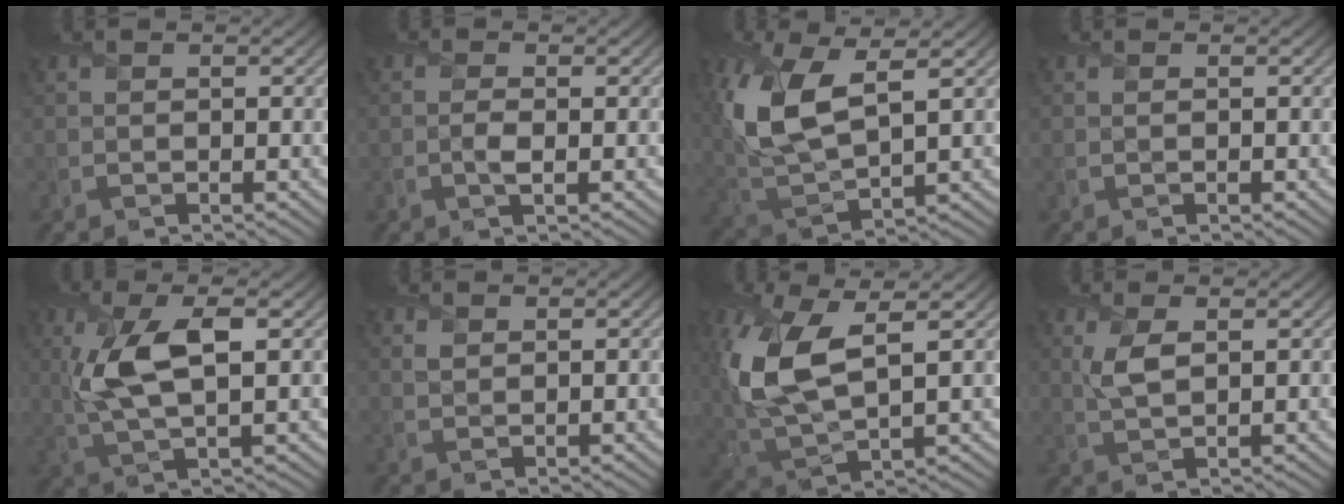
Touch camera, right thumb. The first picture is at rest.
{"total": 1.3, "force": [-0.6, 0.4, 1.1], "torque": [-0.018, -0.003, -0.011]}
{"total": 11.9, "force": [3.4, 5.6, 9.9], "torque": [-0.246, 0.002, 0.067]}
{"total": 0.0}
{"total": 8.8, "force": [1.5, 3.2, 8.0], "torque": [-0.179, 0.001, 0.029]}
{"total": 0.7, "force": [0.5, 0.6, 0.1], "torque": [-0.003, -0.003, 0.015]}
{"total": 12.7, "force": [2.7, 5.8, 11.0], "torque": [-0.276, 0.000, 0.055]}
{"total": 3.3, "force": [1.1, 1.3, 2.8], "torque": [-0.068, -0.001, 0.026]}